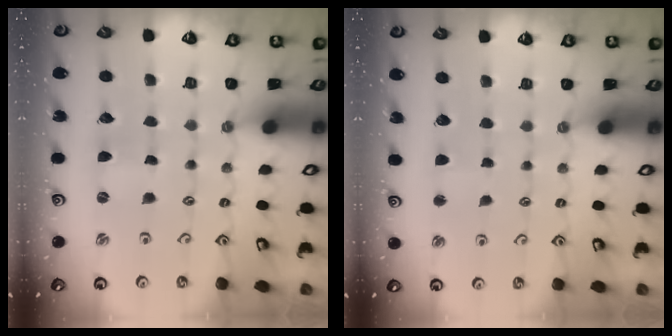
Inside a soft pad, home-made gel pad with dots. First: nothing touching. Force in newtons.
{"total": 1.8, "press": 1.7, "slide": 0.3}